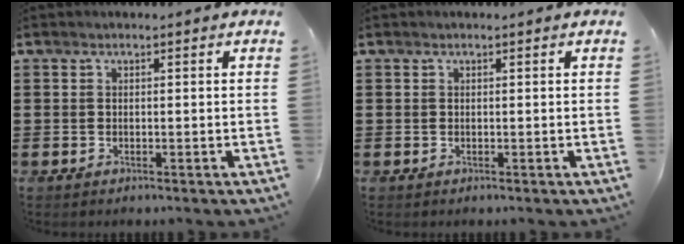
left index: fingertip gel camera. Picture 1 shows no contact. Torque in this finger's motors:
{"motor_torque": [-0.03, 0.09, -0.03, -0.01]}